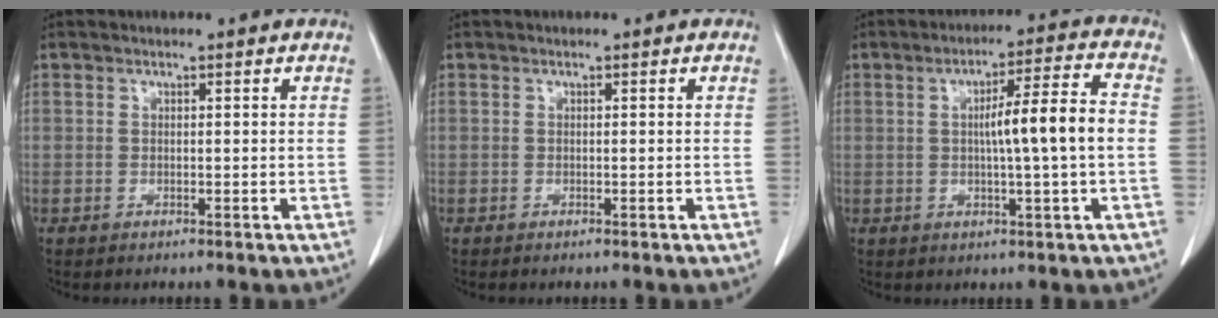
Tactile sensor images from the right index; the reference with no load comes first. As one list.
[{"total": 0.0}, {"total": 9.4, "force": [-0.2, -0.4, 9.4], "torque": [-0.150, 0.011, -0.005]}]